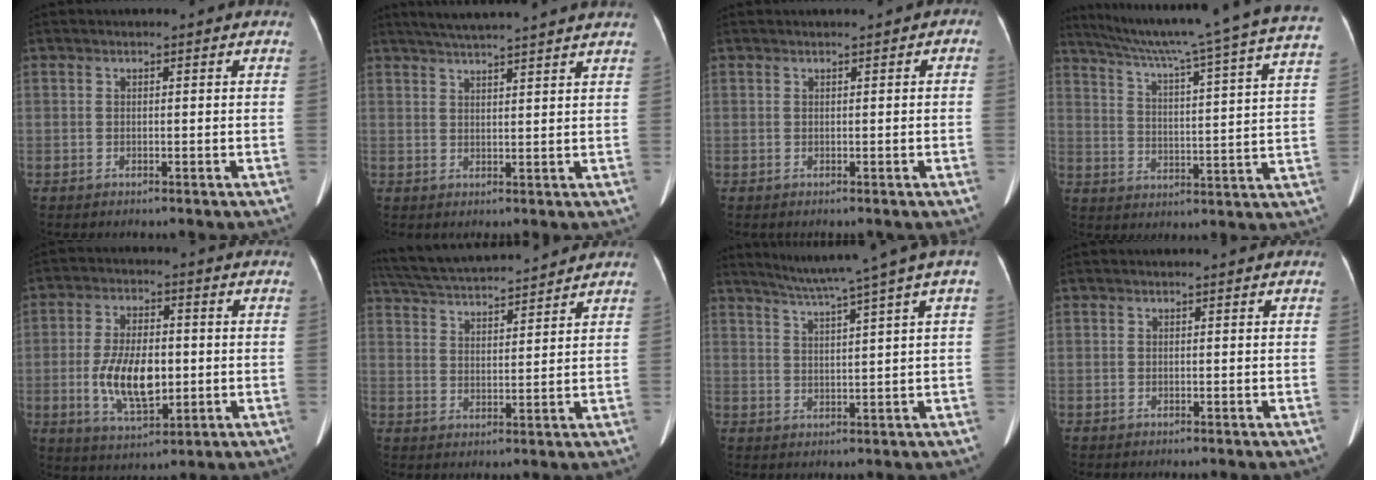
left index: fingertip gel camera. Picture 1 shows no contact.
{"total": 11.5, "force": [10.2, -0.5, 5.2], "torque": [-0.086, 0.027, 0.135]}
{"total": 0.8, "force": [0.1, 0.6, 0.6], "torque": [-0.008, 0.007, -0.002]}
{"total": 26.6, "force": [22.5, -1.3, 14.1], "torque": [-0.228, -0.045, 0.297]}
{"total": 10.3, "force": [-1.6, 4.5, 9.1], "torque": [-0.186, -0.009, -0.022]}
{"total": 12.2, "force": [11.5, 0.9, 3.9], "torque": [-0.086, 0.025, 0.189]}
{"total": 8.9, "force": [6.5, -2.2, 5.7], "torque": [-0.092, 0.005, 0.096]}
{"total": 0.0}